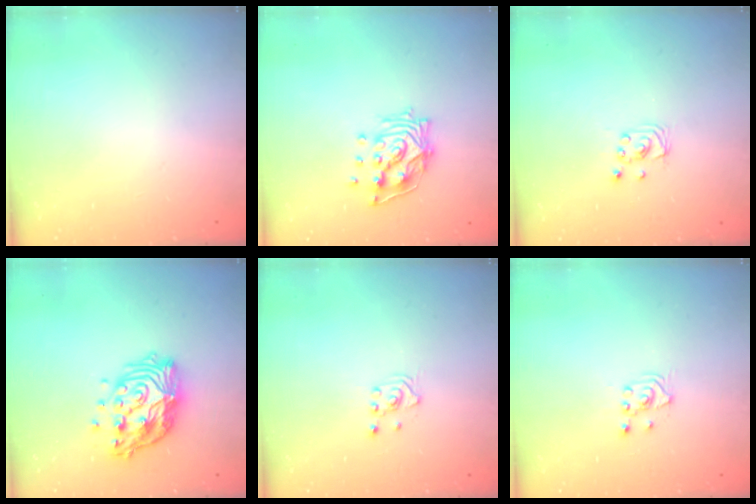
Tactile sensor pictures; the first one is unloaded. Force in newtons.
{"total": 11.7, "press": 11.6, "slide": 1.4}
{"total": 2.2, "press": 2.2, "slide": 0.2}
{"total": 16.8, "press": 16.7, "slide": 1.5}
{"total": 1.6, "press": 1.5, "slide": 0.2}
{"total": 2.5, "press": 2.4, "slide": 0.9}